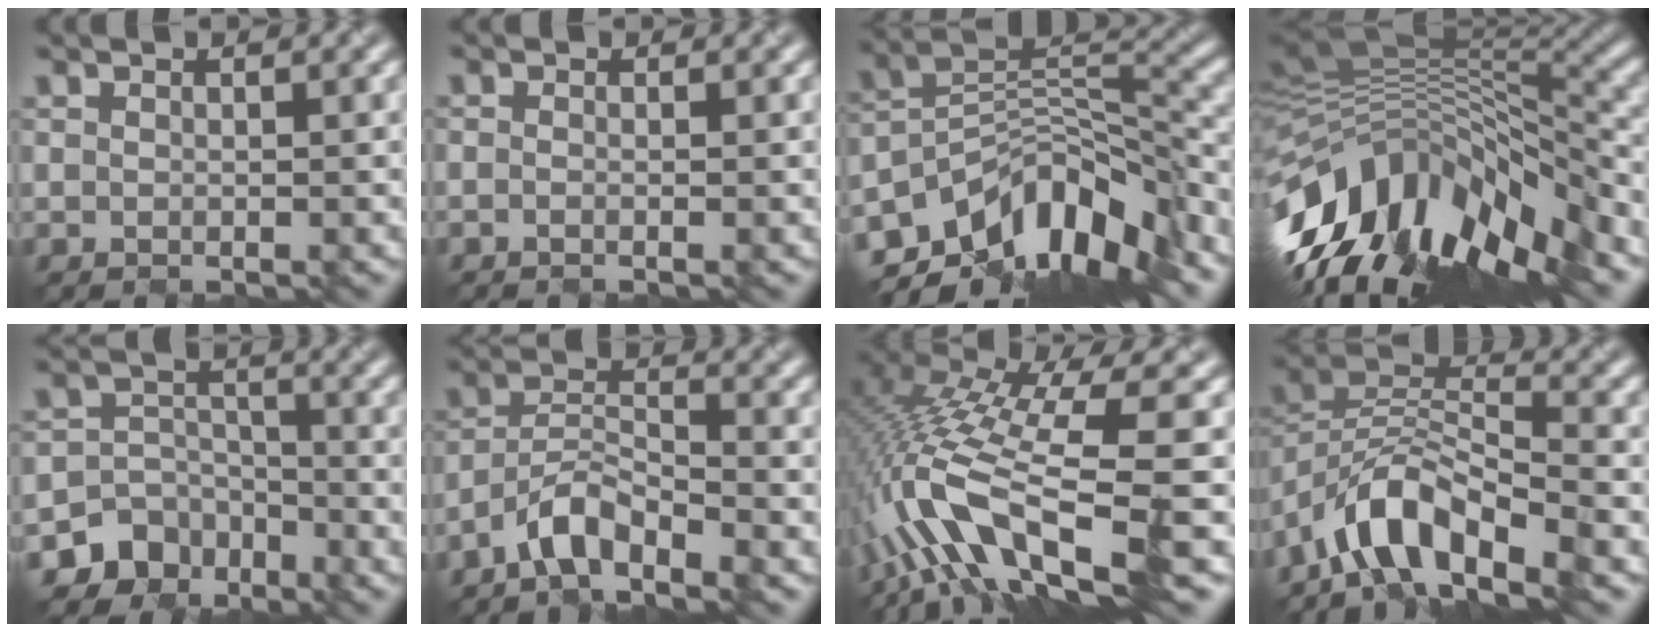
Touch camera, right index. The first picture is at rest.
{"total": 0.5, "force": [-0.5, 0.0, 0.3], "torque": [-0.002, -0.003, -0.014]}
{"total": 11.4, "force": [-8.3, 4.6, 6.3], "torque": [-0.098, 0.009, -0.158]}
{"total": 13.8, "force": [-6.3, 6.2, 10.6], "torque": [-0.195, 0.015, -0.118]}
{"total": 5.7, "force": [-4.4, 3.7, -0.1], "torque": [0.025, -0.004, -0.076]}
{"total": 4.3, "force": [-3.5, 1.1, 2.2], "torque": [-0.038, 0.007, -0.073]}
{"total": 11.8, "force": [-3.9, 3.2, 10.7], "torque": [-0.214, 0.001, -0.065]}
{"total": 7.5, "force": [-5.5, 2.7, 4.4], "torque": [-0.069, 0.005, -0.108]}